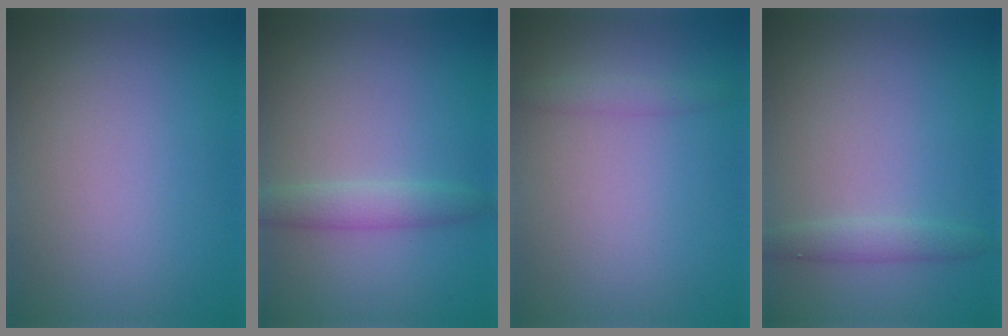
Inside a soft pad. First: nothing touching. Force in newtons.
{"total": 2.1, "press": 2.1, "slide": 0.1}
{"total": 1.1, "press": 1.0, "slide": 0.1}
{"total": 1.5, "press": 1.5, "slide": 0.0}